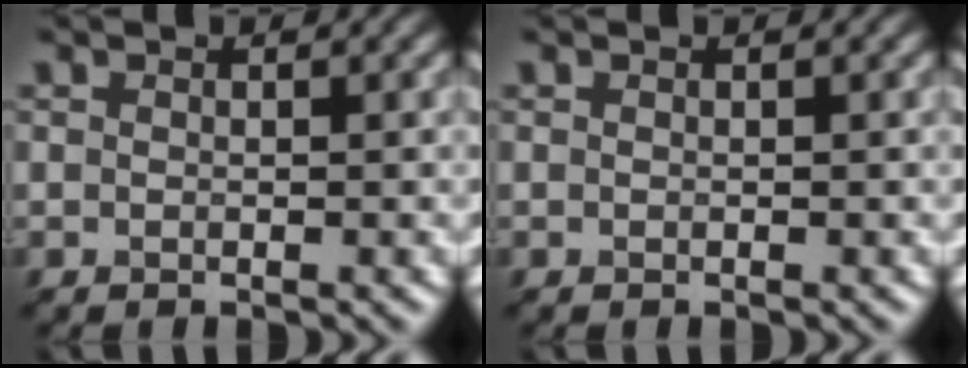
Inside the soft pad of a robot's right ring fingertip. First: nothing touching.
{"total": 0.0}